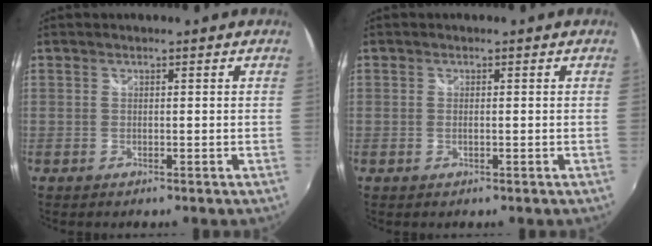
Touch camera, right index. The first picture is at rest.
{"total": 0.6, "force": [0.0, 0.2, 0.6], "torque": [-0.014, -0.001, -0.002]}